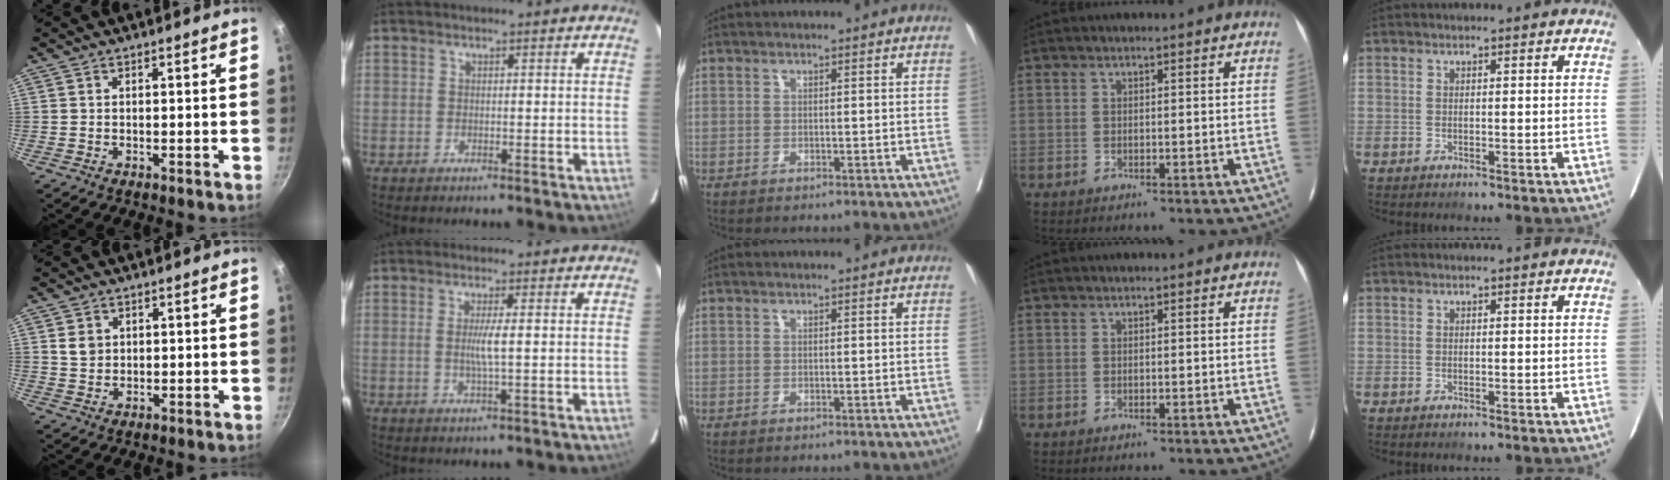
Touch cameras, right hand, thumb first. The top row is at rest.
{"thumb": {"total": 3.0, "force": [0.9, 2.5, 1.4], "torque": [-0.014, -0.006, 0.021]}, "index": {"total": 3.1, "force": [0.0, -0.3, 3.1], "torque": [-0.063, -0.004, 0.000]}}